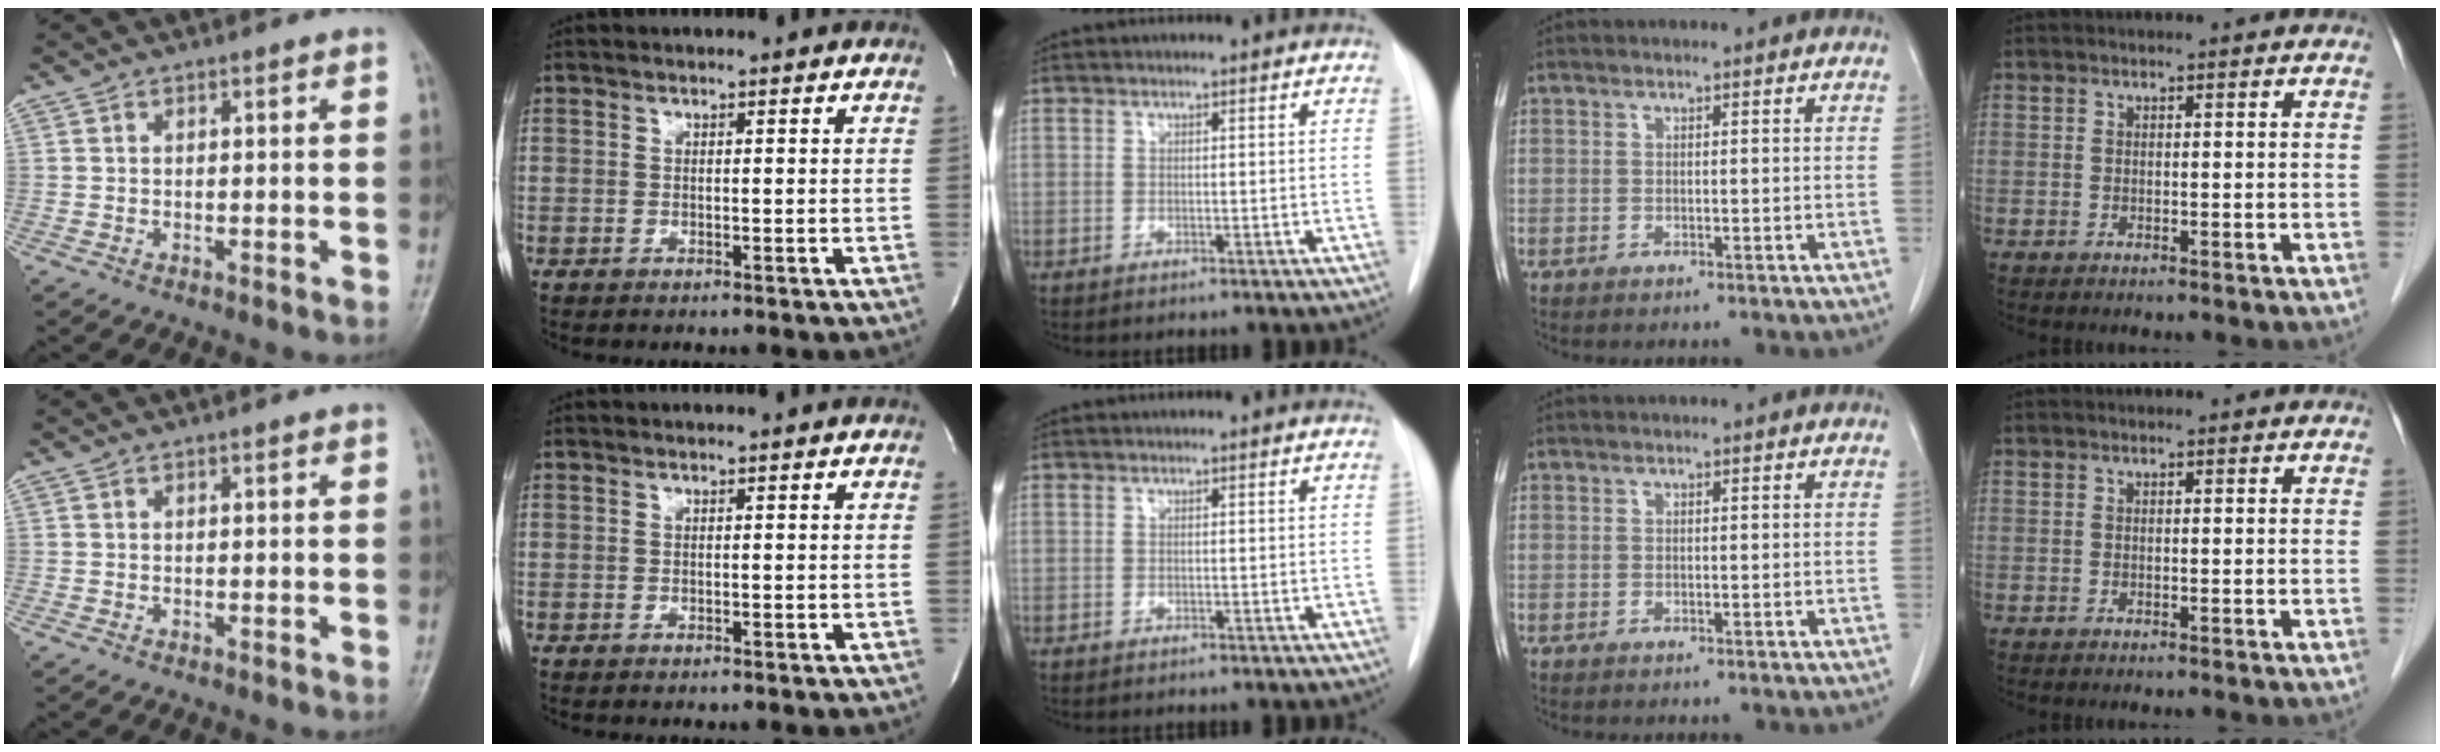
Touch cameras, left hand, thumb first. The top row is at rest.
{}